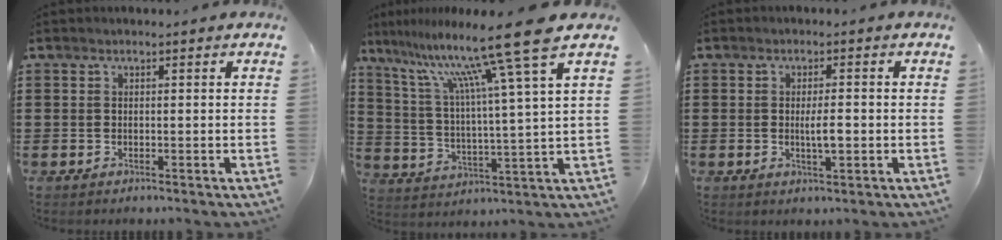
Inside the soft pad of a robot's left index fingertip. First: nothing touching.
{"total": 14.1, "force": [9.9, -0.2, 10.1], "torque": [-0.207, -0.060, 0.148]}
{"total": 3.1, "force": [-0.3, 0.8, 3.0], "torque": [-0.054, 0.001, -0.006]}